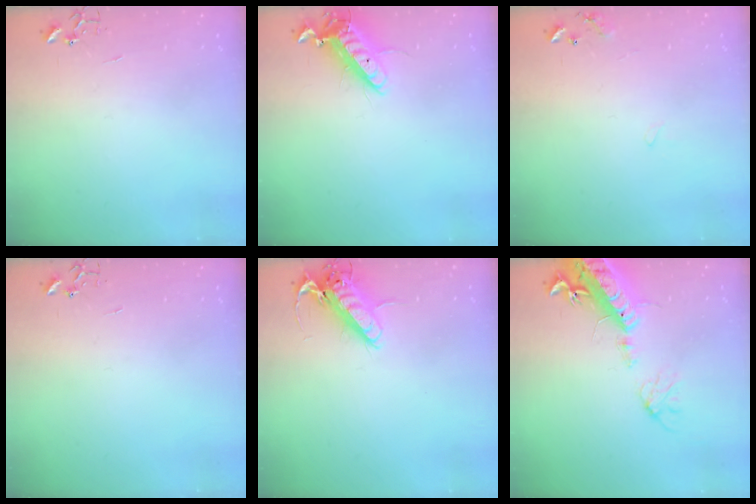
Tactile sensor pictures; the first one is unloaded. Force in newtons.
{"total": 13.1, "press": 13.0, "slide": 2.3}
{"total": 6.1, "press": 6.1, "slide": 0.5}
{"total": 0.0}
{"total": 13.3, "press": 13.1, "slide": 2.4}
{"total": 17.9, "press": 17.4, "slide": 3.9}